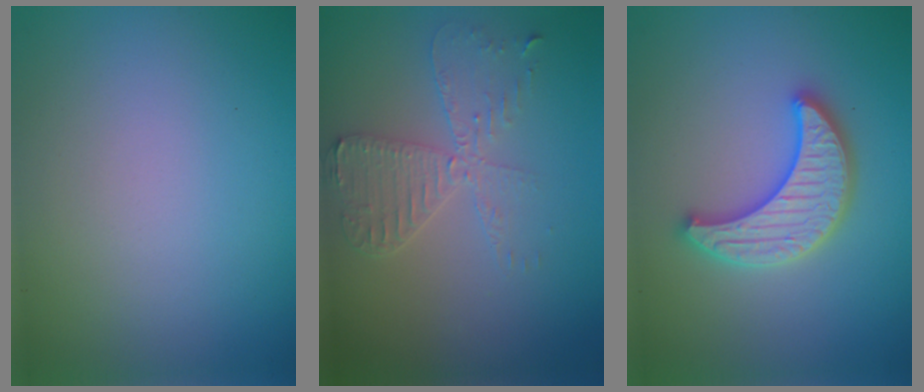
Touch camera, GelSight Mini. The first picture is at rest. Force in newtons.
{"total": 3.7, "press": 3.2, "slide": 1.9}
{"total": 5.2, "press": 5.1, "slide": 0.8}